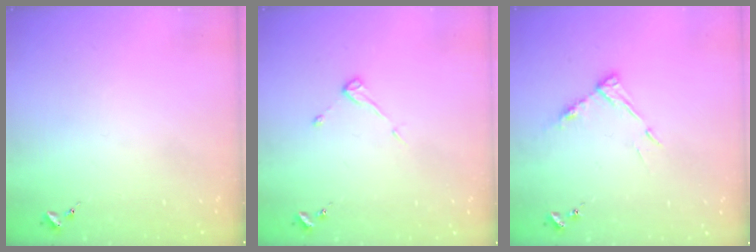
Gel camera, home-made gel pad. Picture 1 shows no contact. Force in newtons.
{"total": 3.8, "press": 3.8, "slide": 0.4}
{"total": 8.1, "press": 8.1, "slide": 0.6}